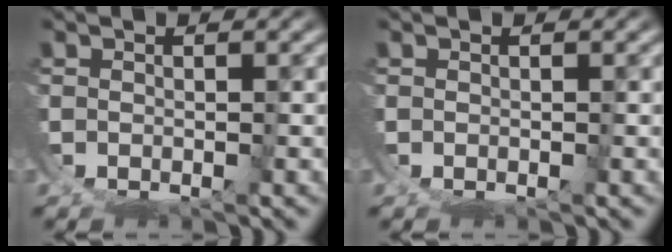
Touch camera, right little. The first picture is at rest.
{"total": 0.0}